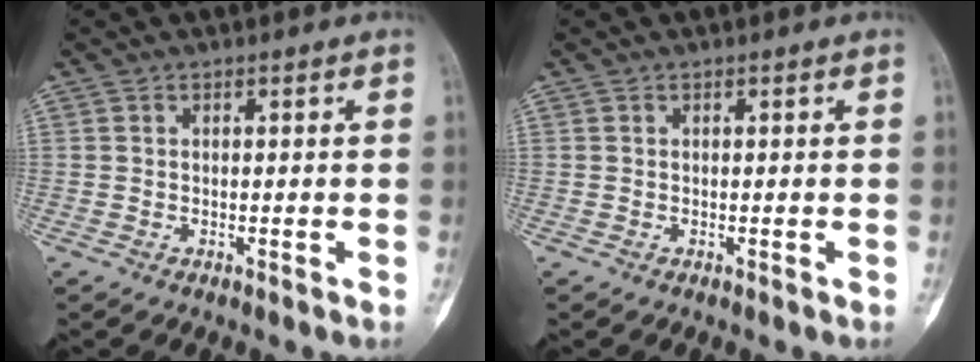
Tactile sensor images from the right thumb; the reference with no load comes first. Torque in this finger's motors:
{"motor_torque": [0.00, 0.00, 0.38, -0.01, 0.00]}